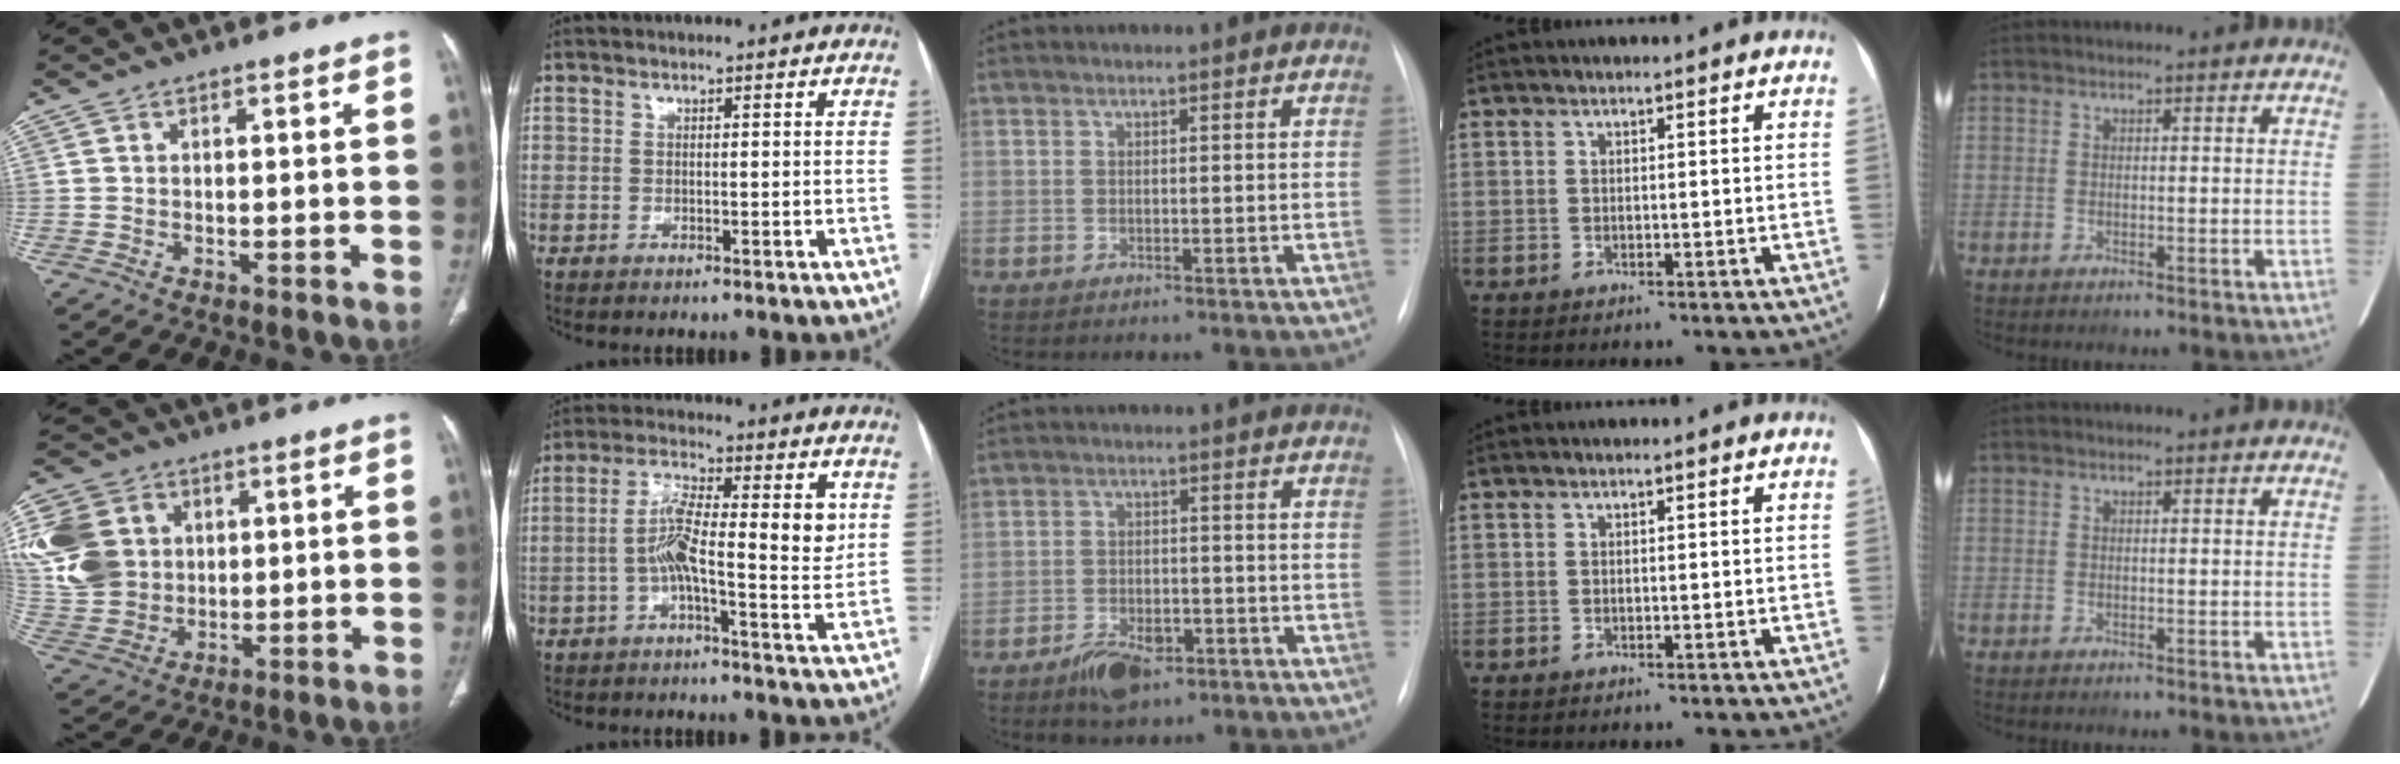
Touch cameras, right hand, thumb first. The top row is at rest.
{"thumb": {"total": 17.6, "force": [4.0, 14.5, 9.2], "torque": [-0.198, 0.011, 0.087]}, "index": {"total": 10.0, "force": [0.3, 2.3, 9.7], "torque": [-0.169, 0.016, -0.004]}, "middle": {"total": 5.5, "force": [-3.5, 2.9, 3.2], "torque": [-0.058, 0.001, -0.052]}}